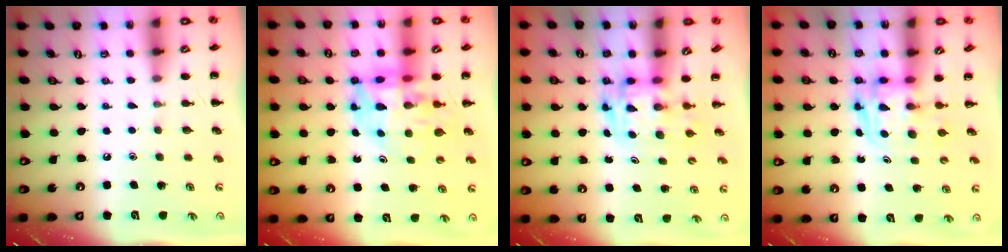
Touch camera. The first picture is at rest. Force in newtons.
{"total": 12.4, "press": 11.8, "slide": 3.6}
{"total": 2.8, "press": 2.8, "slide": 0.5}
{"total": 2.7, "press": 2.7, "slide": 0.2}